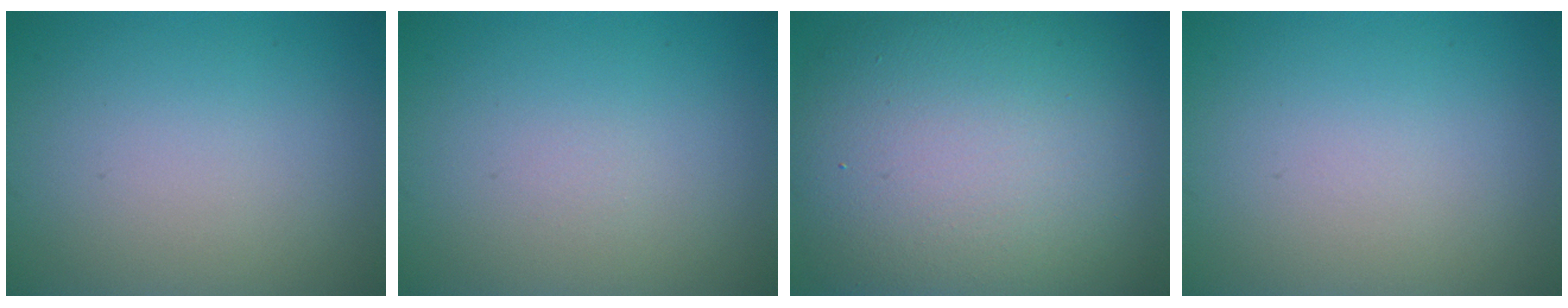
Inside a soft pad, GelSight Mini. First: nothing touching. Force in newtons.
{"total": 0.0}
{"total": 14.7, "press": 14.6, "slide": 0.7}
{"total": 0.0}